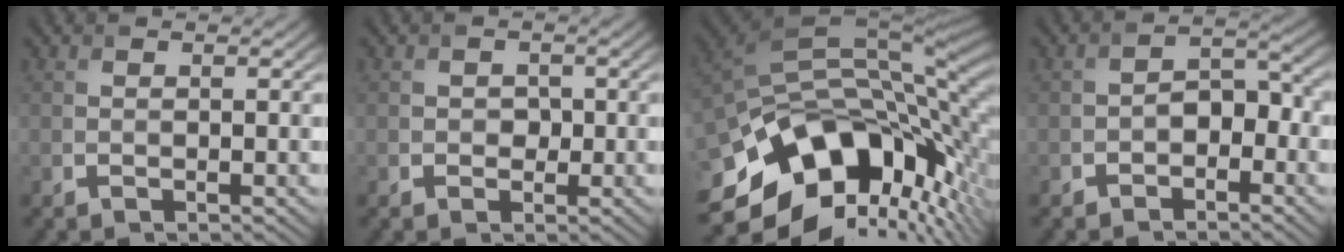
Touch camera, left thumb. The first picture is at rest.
{"total": 1.5, "force": [0.0, 1.3, 0.7], "torque": [-0.013, -0.008, -0.005]}
{"total": 17.7, "force": [-6.6, 10.6, 12.6], "torque": [-0.266, -0.036, -0.102]}
{"total": 3.2, "force": [-1.6, 2.1, 1.9], "torque": [-0.029, 0.009, -0.030]}